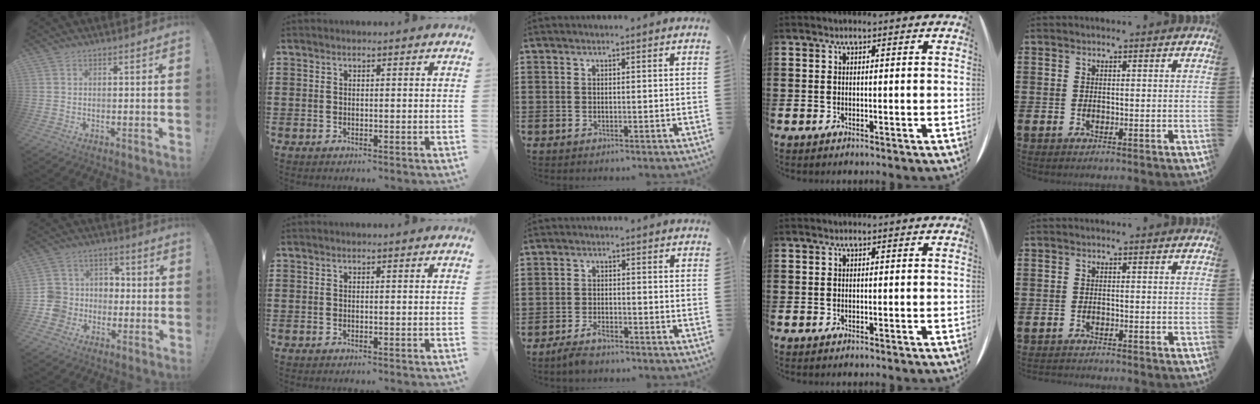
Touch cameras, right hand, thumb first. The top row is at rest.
{"thumb": {"total": 11.0, "force": [-3.4, 10.1, 2.7], "torque": [-0.051, 0.042, -0.054]}, "middle": {"total": 3.0, "force": [-2.5, 0.8, 1.4], "torque": [-0.038, 0.001, -0.053]}, "little": {"total": 0.7, "force": [-0.7, 0.0, 0.0], "torque": [-0.001, -0.002, -0.015]}}